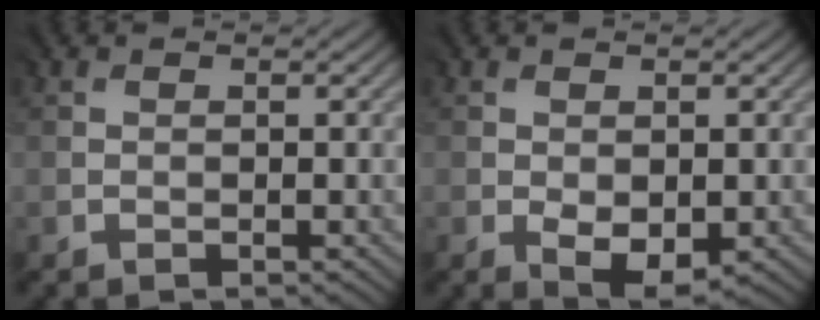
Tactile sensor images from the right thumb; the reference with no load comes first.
{"total": 3.7, "force": [-1.0, 2.2, 2.8], "torque": [-0.053, -0.010, -0.010]}